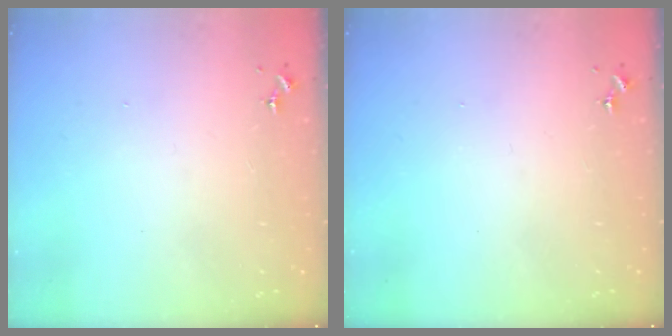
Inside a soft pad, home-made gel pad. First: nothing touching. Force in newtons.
{"total": 0.0}